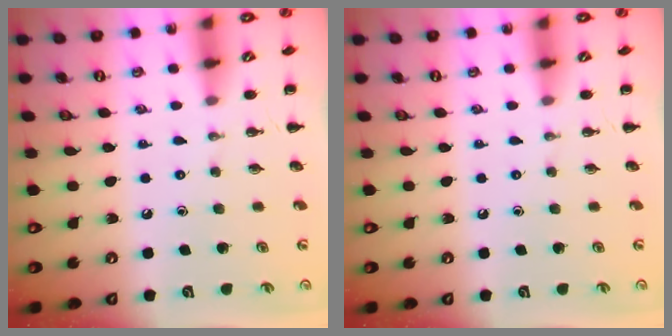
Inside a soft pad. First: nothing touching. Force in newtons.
{"total": 0.0}